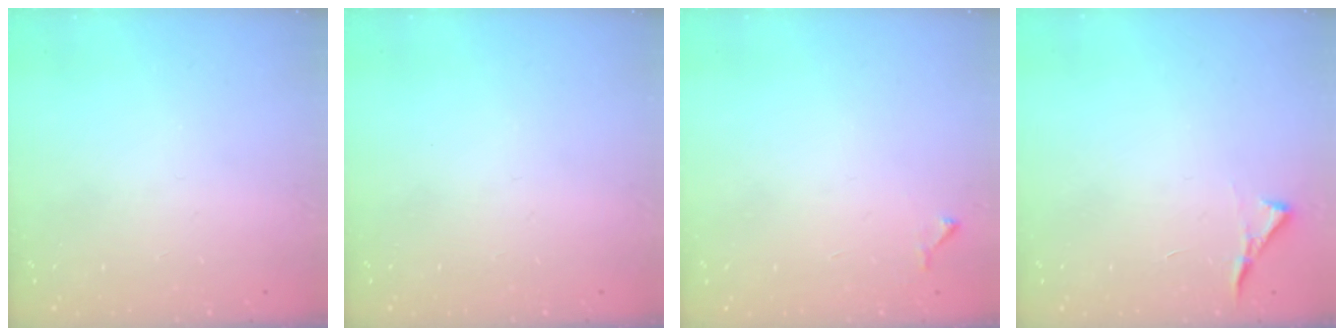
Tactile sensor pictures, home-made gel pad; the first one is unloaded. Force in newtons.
{"total": 0.0}
{"total": 4.4, "press": 4.4, "slide": 0.7}
{"total": 3.5, "press": 3.5, "slide": 0.5}